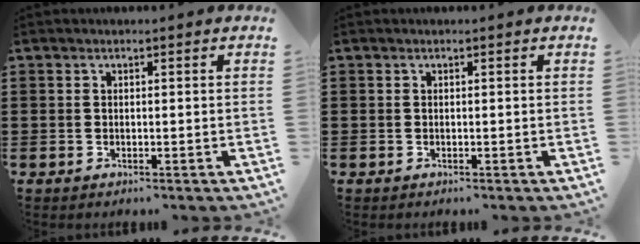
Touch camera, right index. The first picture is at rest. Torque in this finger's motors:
{"motor_torque": [0.09, -0.06, 0.00, 0.01]}